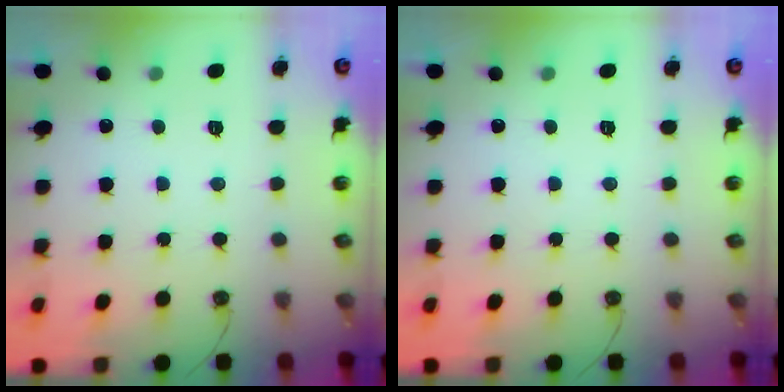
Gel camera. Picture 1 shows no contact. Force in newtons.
{"total": 0.0}